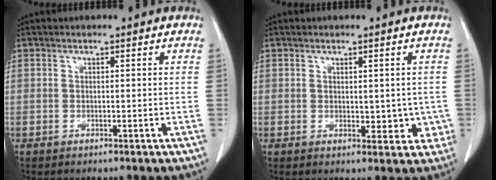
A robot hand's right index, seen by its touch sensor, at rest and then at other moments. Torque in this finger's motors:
{"motor_torque": [0.03, 0.10, 0.03, 0.00]}